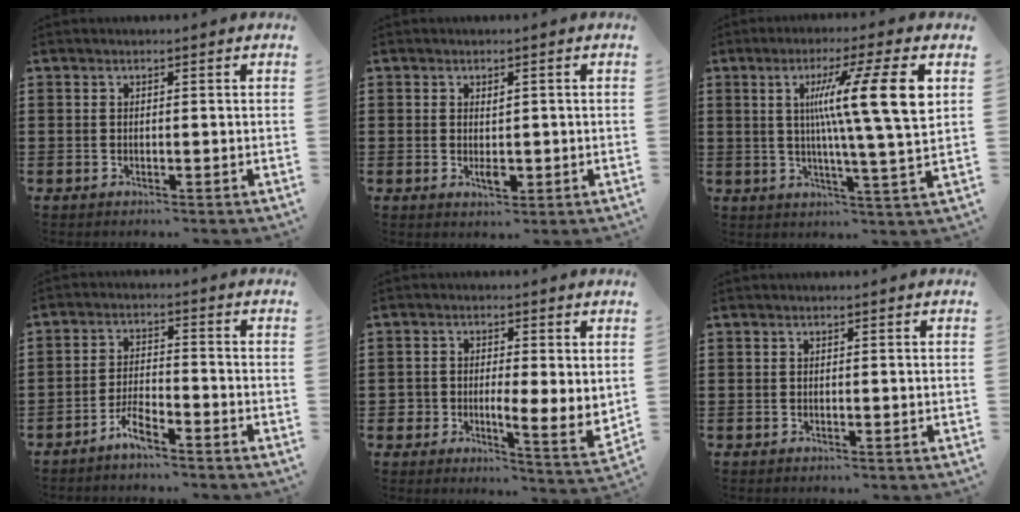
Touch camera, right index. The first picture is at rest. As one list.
[{"total": 2.2, "force": [-0.2, 1.2, 1.8], "torque": [-0.033, 0.001, -0.002]}, {"total": 13.4, "force": [3.7, 0.4, 12.8], "torque": [-0.222, 0.000, 0.047]}, {"total": 3.9, "force": [-3.3, 0.6, 2.0], "torque": [-0.044, 0.008, -0.066]}, {"total": 3.7, "force": [0.9, 2.9, 2.1], "torque": [-0.040, -0.012, 0.012]}, {"total": 0.0}]